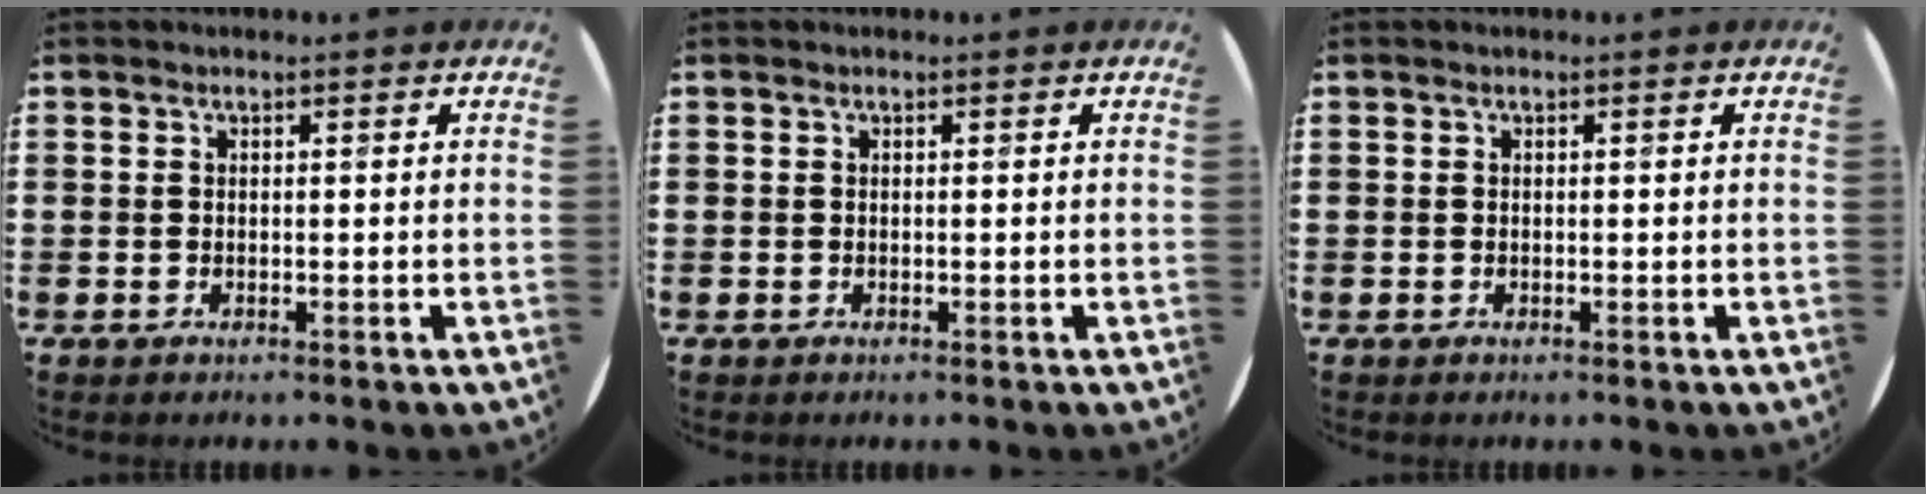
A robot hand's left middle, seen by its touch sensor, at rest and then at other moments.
{"total": 0.0}
{"total": 0.0}